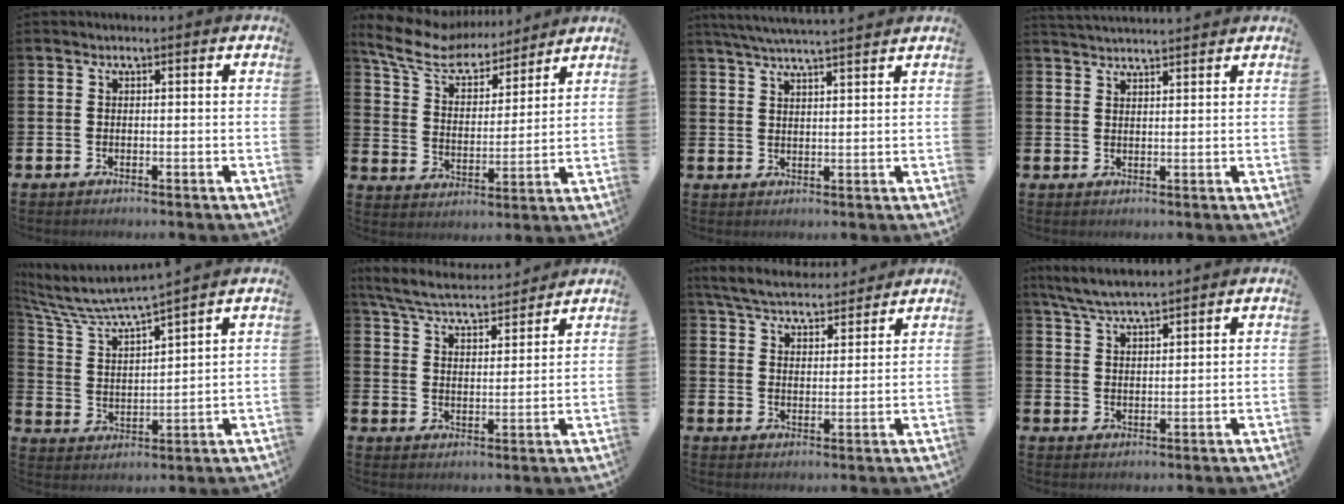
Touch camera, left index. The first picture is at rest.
{"total": 9.1, "force": [8.0, 3.2, 3.0], "torque": [-0.095, -0.048, 0.141]}
{"total": 4.9, "force": [4.7, -0.3, 1.3], "torque": [-0.034, -0.018, 0.084]}
{"total": 2.8, "force": [2.8, 0.1, 0.1], "torque": [-0.004, -0.013, 0.050]}
{"total": 5.9, "force": [5.6, 0.6, 1.9], "torque": [-0.068, -0.043, 0.088]}
{"total": 6.1, "force": [5.8, 1.0, 1.5], "torque": [-0.052, -0.038, 0.101]}
{"total": 6.0, "force": [5.8, 1.1, 1.0], "torque": [-0.041, -0.032, 0.103]}
{"total": 5.5, "force": [5.2, 0.4, 1.7], "torque": [-0.049, -0.018, 0.095]}